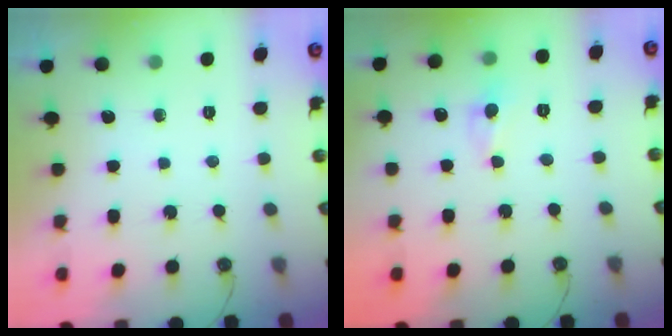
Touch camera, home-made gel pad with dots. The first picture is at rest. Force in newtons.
{"total": 0.0}